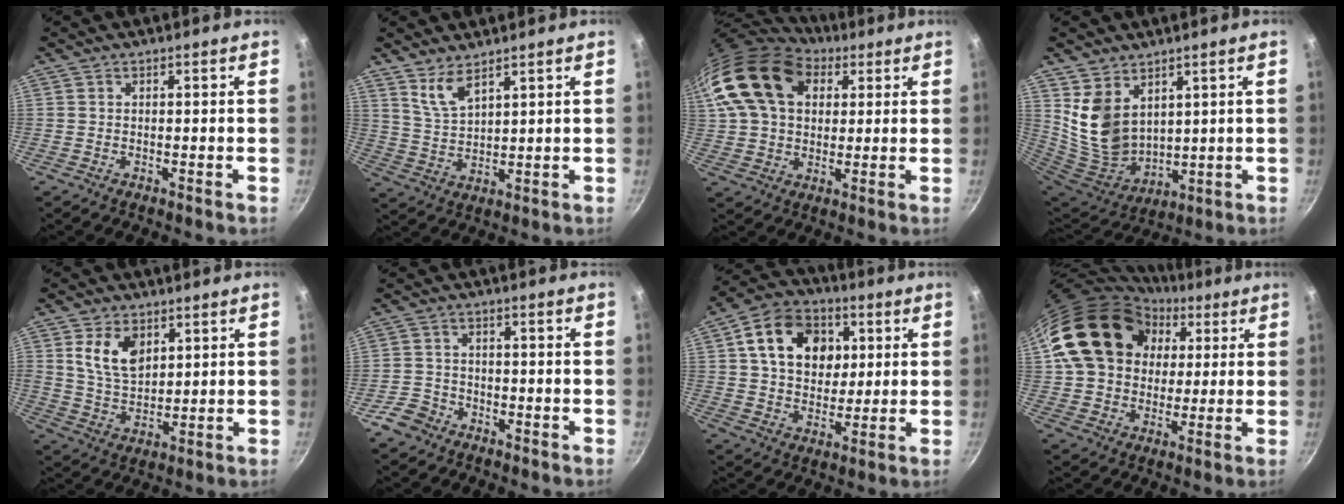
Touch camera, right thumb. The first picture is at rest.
{"total": 5.7, "force": [4.2, 1.9, 3.3], "torque": [-0.060, -0.035, 0.090]}
{"total": 21.2, "force": [7.4, 14.5, 13.5], "torque": [-0.249, 0.011, 0.127]}
{"total": 12.1, "force": [5.6, 8.4, 6.7], "torque": [-0.109, -0.057, 0.129]}
{"total": 9.3, "force": [3.5, 6.1, 6.1], "torque": [-0.096, -0.021, 0.071]}
{"total": 4.8, "force": [-3.1, 3.5, 1.4], "torque": [-0.018, 0.035, -0.055]}
{"total": 16.3, "force": [4.5, 12.4, 9.6], "torque": [-0.127, 0.007, 0.067]}
{"total": 21.3, "force": [6.7, 16.4, 11.8], "torque": [-0.176, 0.017, 0.118]}